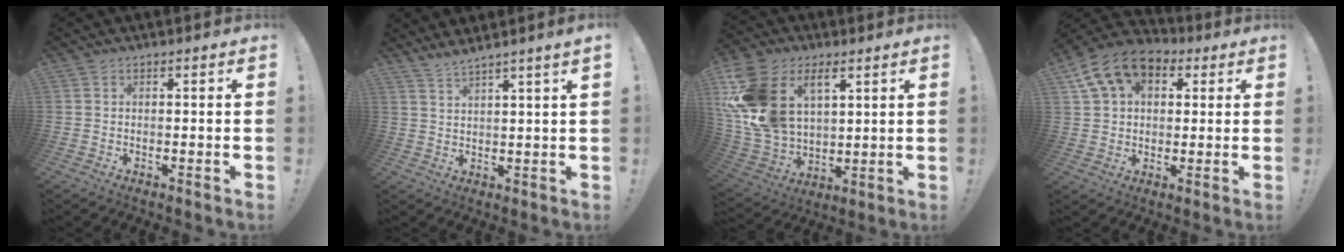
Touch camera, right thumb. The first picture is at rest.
{"total": 4.0, "force": [3.3, -0.8, 2.2], "torque": [-0.044, -0.020, 0.057]}
{"total": 19.6, "force": [8.1, 13.1, 12.1], "torque": [-0.259, -0.041, 0.153]}
{"total": 13.6, "force": [5.9, 9.5, 7.8], "torque": [-0.126, -0.017, 0.116]}